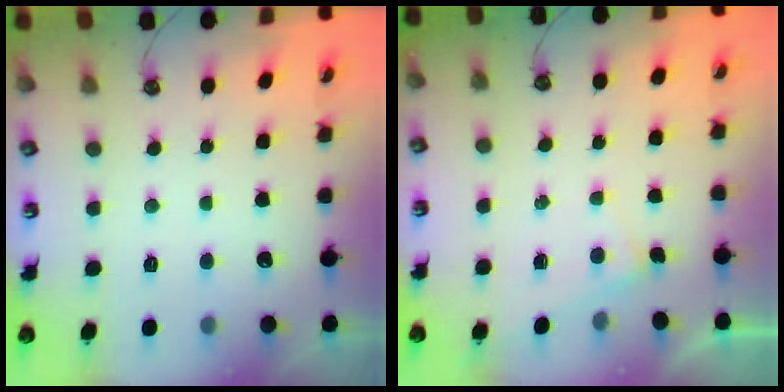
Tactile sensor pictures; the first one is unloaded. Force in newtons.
{"total": 3.1, "press": 3.1, "slide": 0.2}